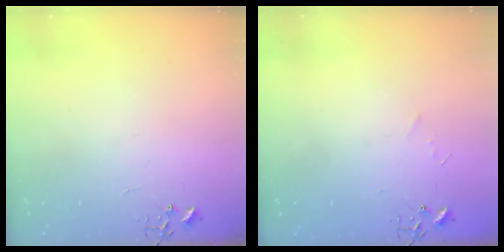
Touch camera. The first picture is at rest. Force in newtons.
{"total": 3.5, "press": 3.5, "slide": 0.4}